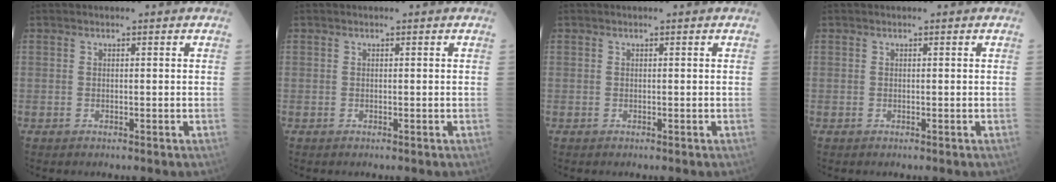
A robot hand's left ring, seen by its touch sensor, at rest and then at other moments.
{"total": 0.0}
{"total": 0.0}
{"total": 0.0}